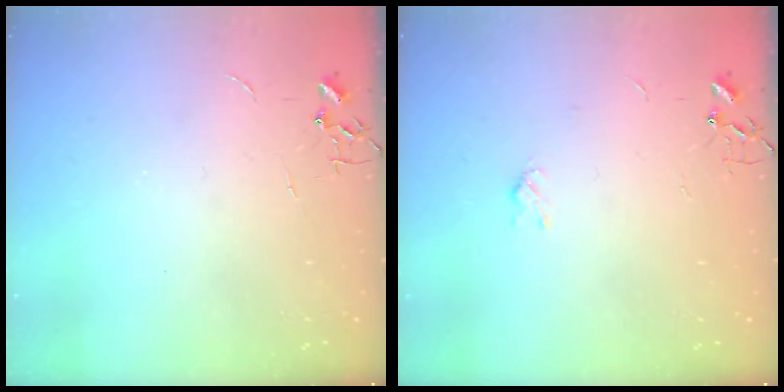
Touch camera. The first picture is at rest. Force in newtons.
{"total": 3.2, "press": 3.1, "slide": 0.7}